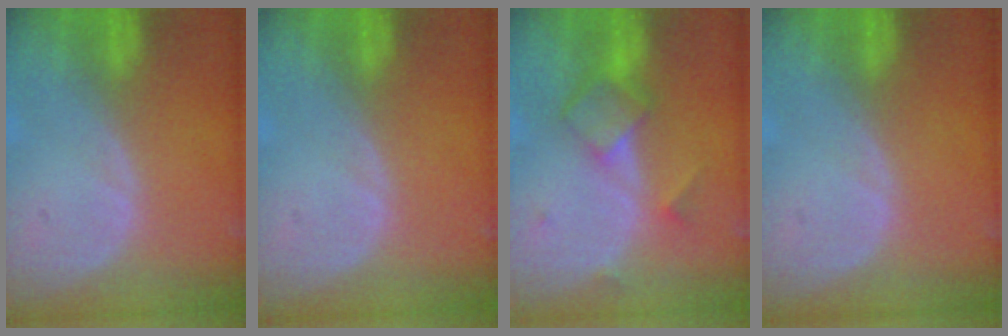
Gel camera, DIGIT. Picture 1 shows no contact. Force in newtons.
{"total": 0.0}
{"total": 5.9, "press": 5.0, "slide": 3.2}
{"total": 0.0}